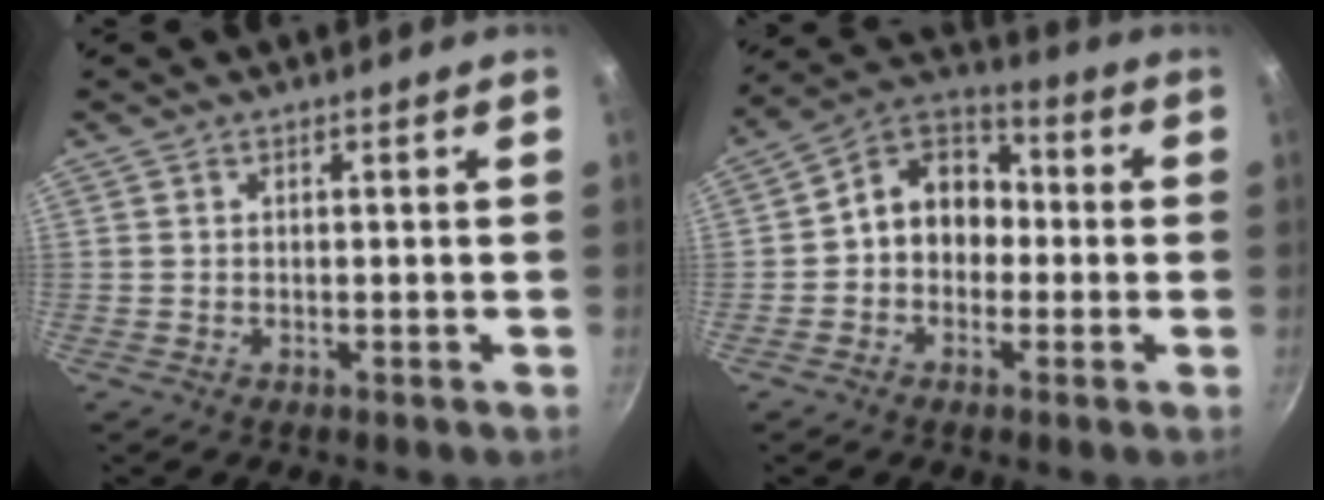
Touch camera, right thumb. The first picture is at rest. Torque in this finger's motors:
{"motor_torque": [-0.41, 0.85, 0.18, -0.05, 0.07]}